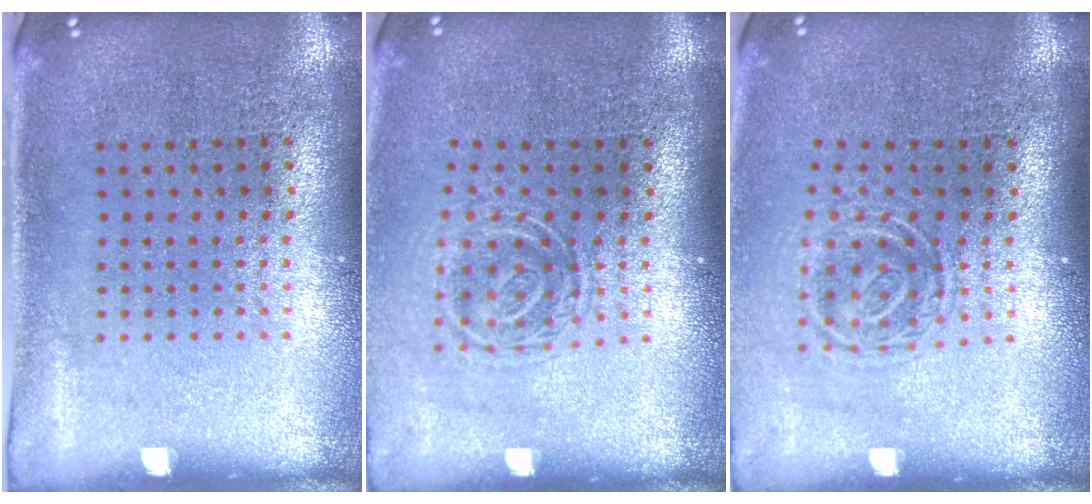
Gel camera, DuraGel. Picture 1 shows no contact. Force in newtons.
{"total": 1.7, "press": 1.2, "slide": 1.1}
{"total": 1.7, "press": 1.2, "slide": 1.1}